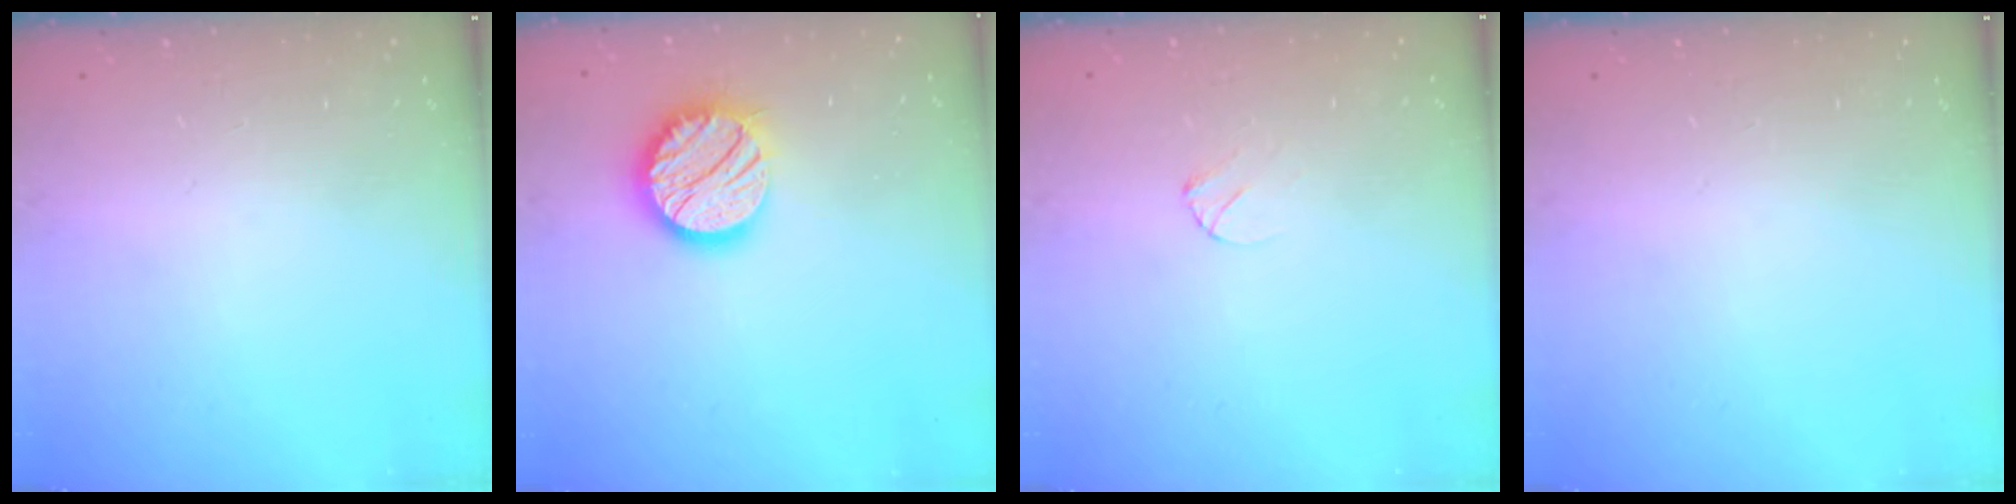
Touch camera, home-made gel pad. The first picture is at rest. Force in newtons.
{"total": 15.7, "press": 15.7, "slide": 1.0}
{"total": 3.6, "press": 3.5, "slide": 0.5}
{"total": 0.0}